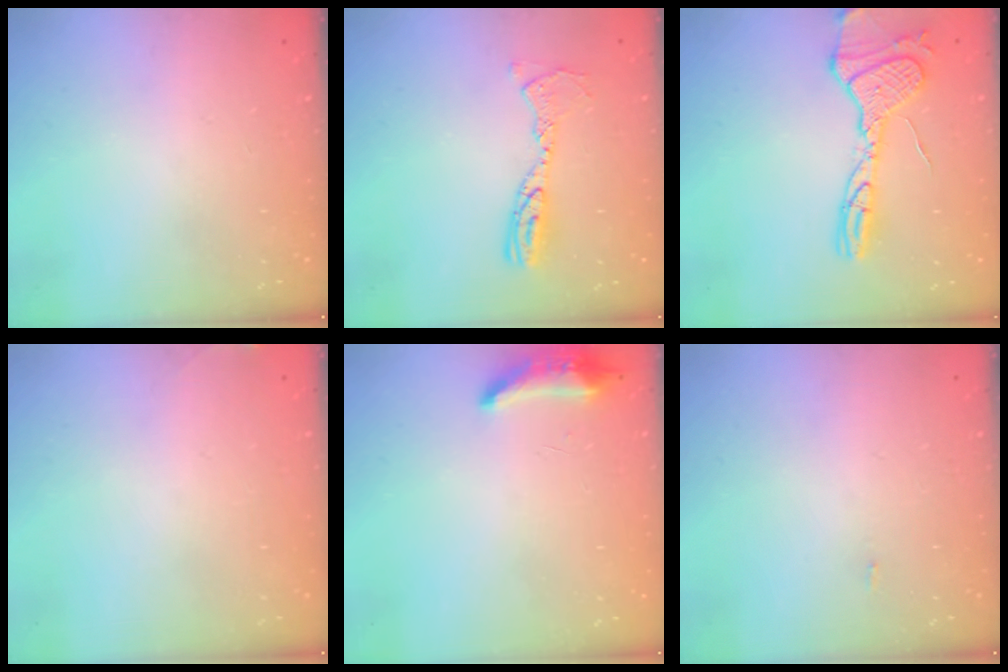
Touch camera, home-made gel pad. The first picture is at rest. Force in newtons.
{"total": 10.6, "press": 10.6, "slide": 0.9}
{"total": 17.0, "press": 17.0, "slide": 1.6}
{"total": 3.4, "press": 3.4, "slide": 0.5}
{"total": 8.5, "press": 8.4, "slide": 1.6}
{"total": 12.5, "press": 4.6, "slide": 11.7}